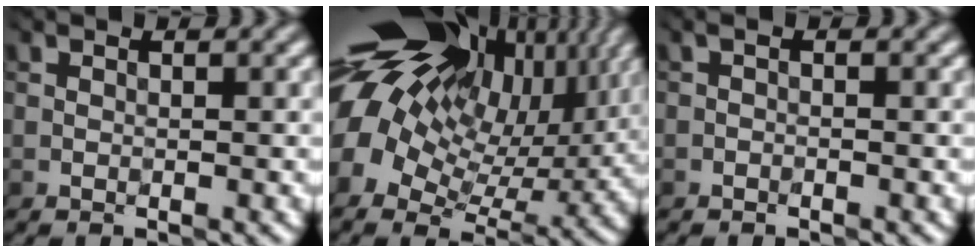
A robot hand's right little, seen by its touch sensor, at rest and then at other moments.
{"total": 19.1, "force": [6.2, 12.4, 13.1], "torque": [-0.268, 0.029, 0.098]}
{"total": 0.0}